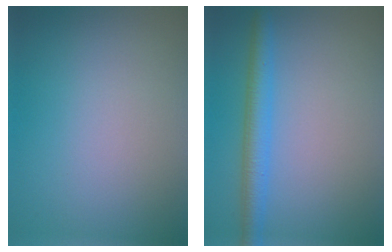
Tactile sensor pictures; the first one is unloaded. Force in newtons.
{"total": 3.4, "press": 3.4, "slide": 0.2}